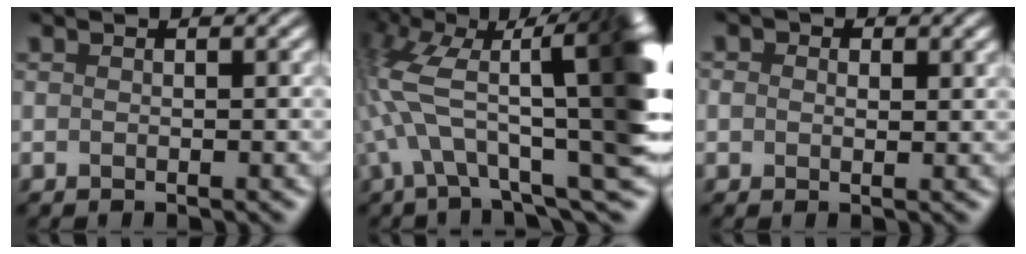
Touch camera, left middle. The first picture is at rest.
{"total": 12.0, "force": [0.6, 5.2, 10.8], "torque": [-0.194, 0.011, 0.017]}
{"total": 1.4, "force": [1.0, 1.0, 0.0], "torque": [0.017, 0.006, -0.001]}